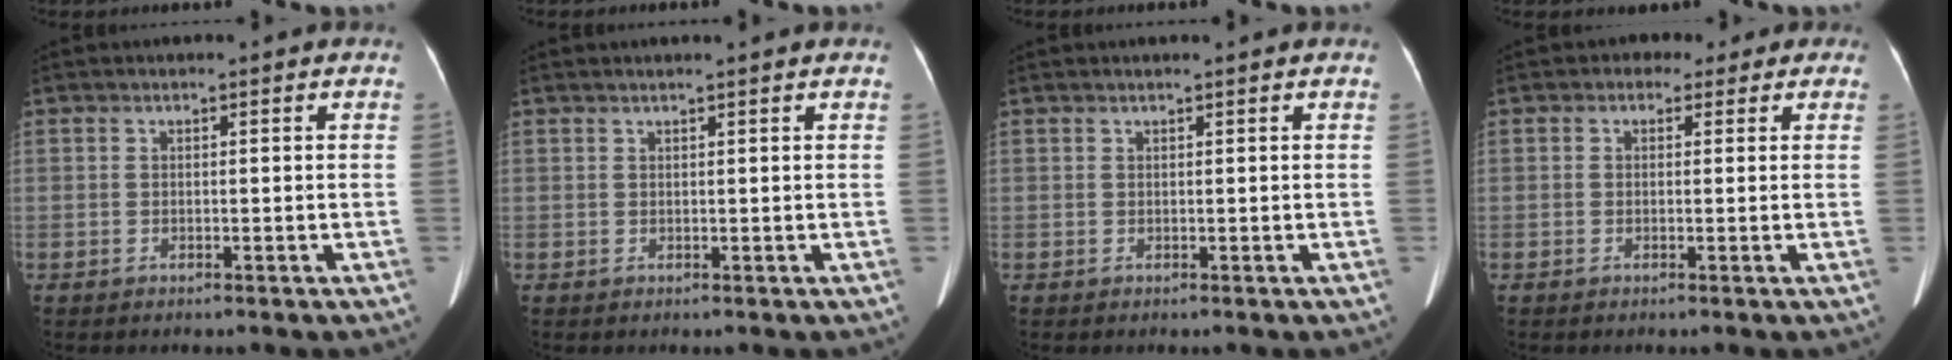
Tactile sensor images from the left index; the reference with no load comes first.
{"total": 2.0, "force": [1.7, -0.3, 0.9], "torque": [-0.012, 0.015, 0.028]}
{"total": 0.9, "force": [0.8, -0.2, 0.4], "torque": [-0.009, 0.016, 0.017]}
{"total": 3.1, "force": [1.6, 2.4, 0.9], "torque": [-0.001, 0.018, 0.014]}